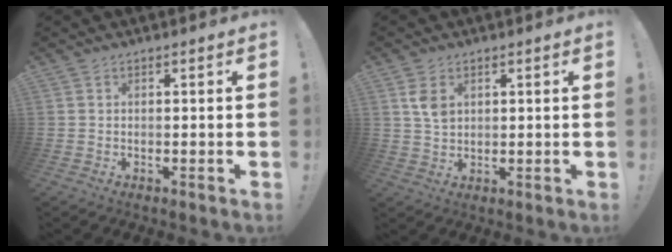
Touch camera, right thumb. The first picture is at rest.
{"total": 5.2, "force": [2.0, 3.4, 3.4], "torque": [-0.049, -0.005, 0.036]}